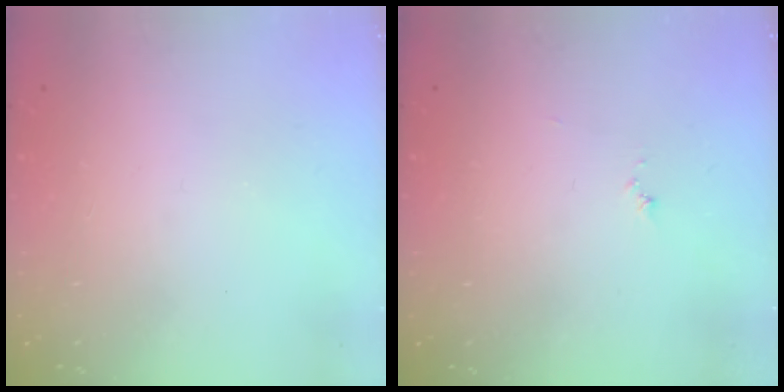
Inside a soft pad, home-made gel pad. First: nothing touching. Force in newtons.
{"total": 3.8, "press": 3.8, "slide": 0.4}